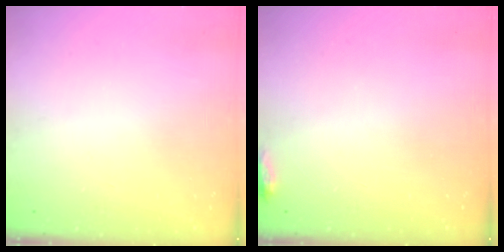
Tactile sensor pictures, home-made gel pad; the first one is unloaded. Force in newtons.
{"total": 3.3, "press": 3.2, "slide": 1.1}